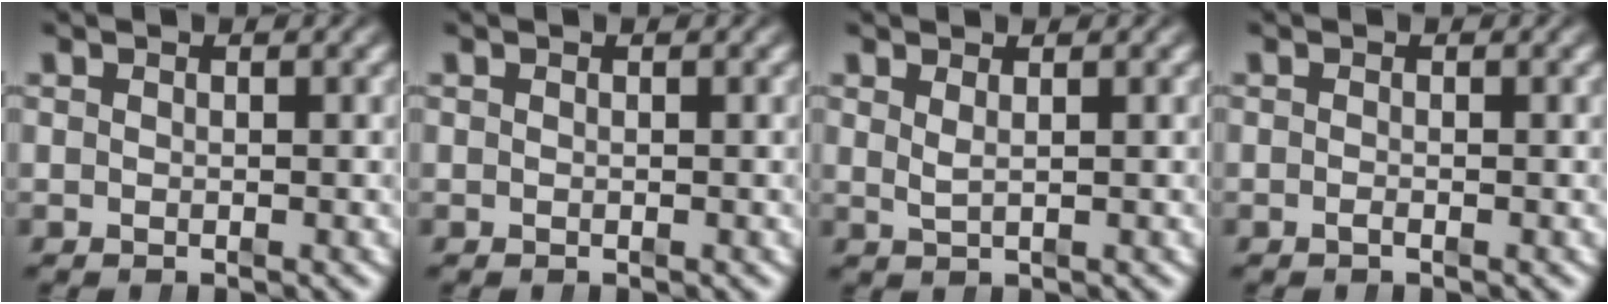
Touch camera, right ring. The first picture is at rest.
{"total": 0.0}
{"total": 1.1, "force": [0.8, -0.5, 0.7], "torque": [-0.016, -0.009, 0.025]}
{"total": 0.5, "force": [-0.5, 0.0, 0.3], "torque": [-0.005, -0.001, -0.010]}